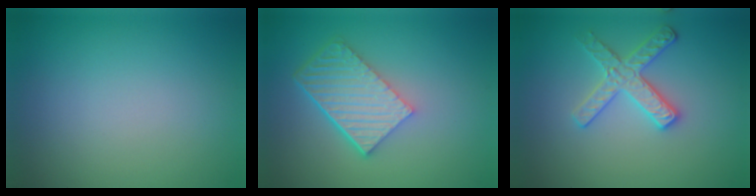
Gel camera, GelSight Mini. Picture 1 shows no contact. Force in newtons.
{"total": 6.1, "press": 4.2, "slide": 4.4}
{"total": 2.9, "press": 2.8, "slide": 0.6}